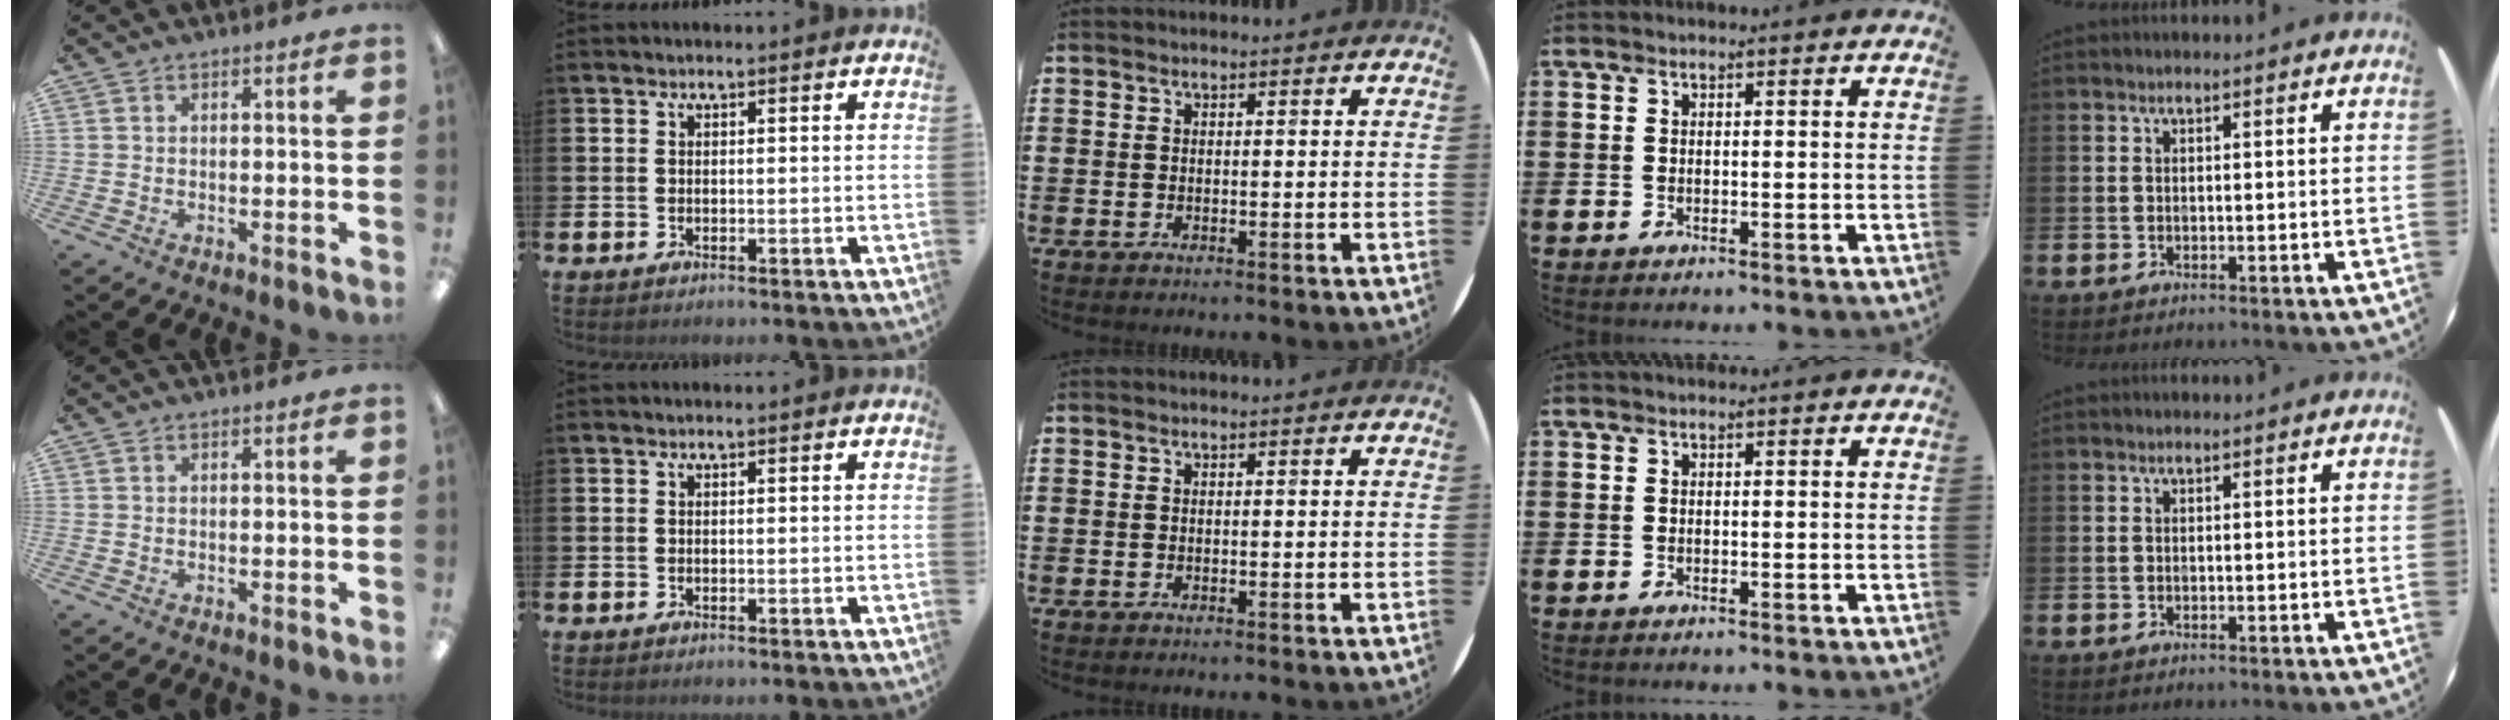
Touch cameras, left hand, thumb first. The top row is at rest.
{}